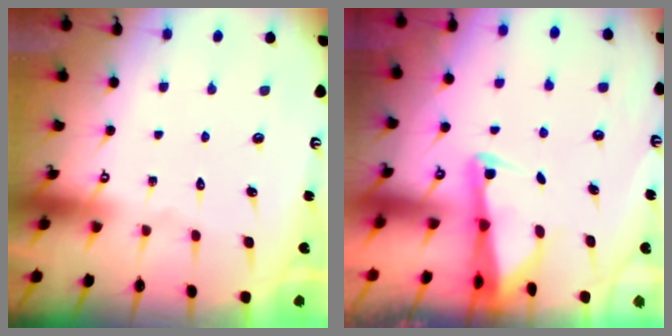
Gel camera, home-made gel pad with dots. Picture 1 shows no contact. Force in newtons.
{"total": 2.4, "press": 2.4, "slide": 0.2}